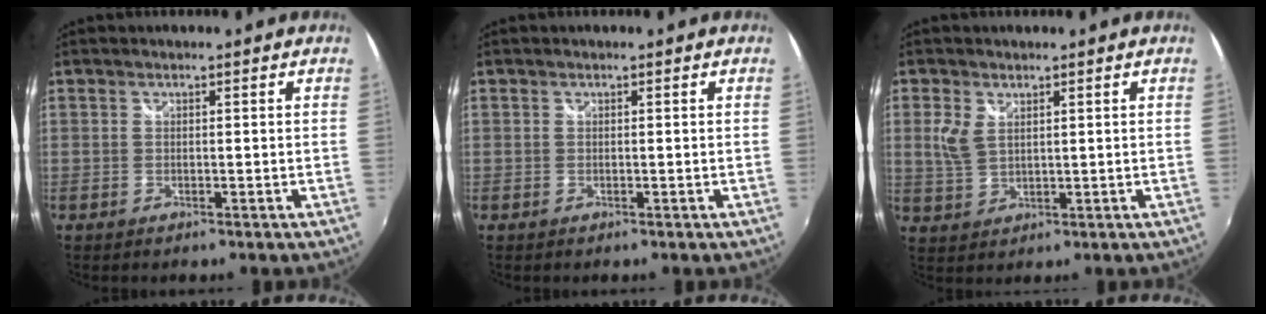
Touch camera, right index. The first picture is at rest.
{"total": 0.0}
{"total": 4.5, "force": [1.6, 2.8, 3.1], "torque": [-0.070, 0.003, 0.033]}